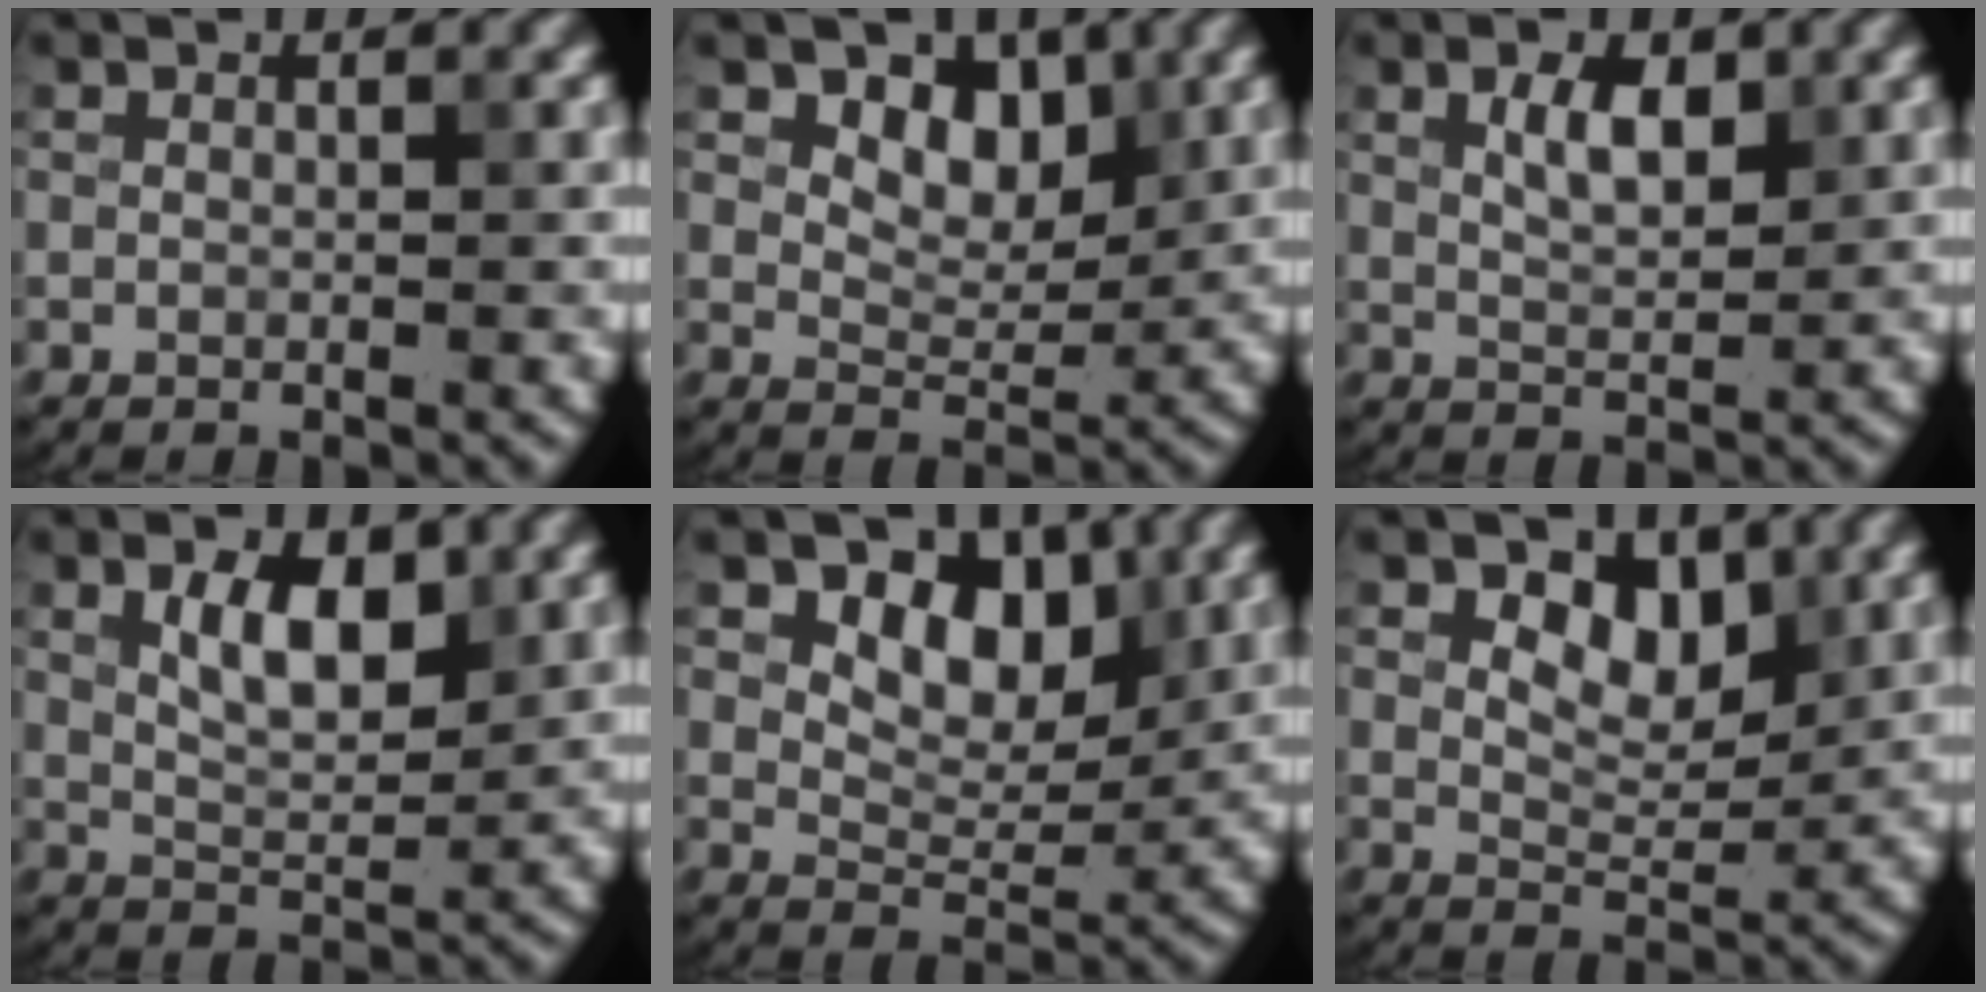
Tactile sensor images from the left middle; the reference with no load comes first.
{"total": 4.3, "force": [2.1, 2.8, 2.5], "torque": [-0.039, -0.009, 0.030]}
{"total": 2.9, "force": [1.3, 1.3, 2.2], "torque": [-0.044, 0.001, 0.025]}
{"total": 4.0, "force": [1.7, 1.8, 3.1], "torque": [-0.058, 0.000, 0.033]}
{"total": 5.4, "force": [2.5, 3.4, 3.4], "torque": [-0.046, -0.009, 0.030]}
{"total": 4.1, "force": [1.9, 2.4, 2.7], "torque": [-0.043, -0.003, 0.025]}